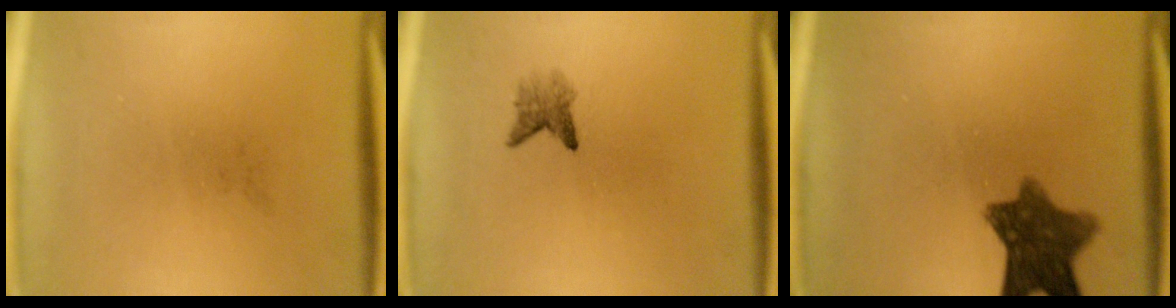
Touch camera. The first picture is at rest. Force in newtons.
{"total": 2.0}
{"total": 9.2}